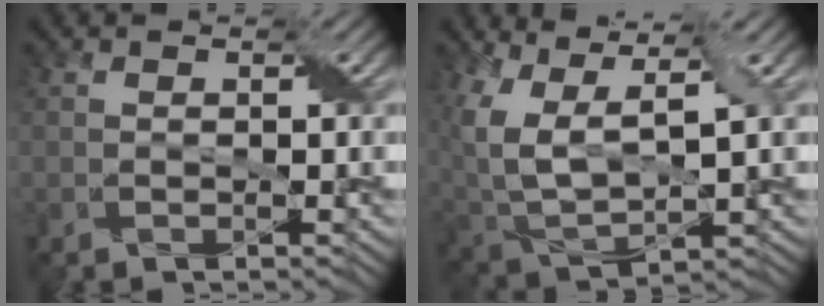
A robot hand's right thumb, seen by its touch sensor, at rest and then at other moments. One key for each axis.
{"total": 11.3, "fx": 3.6, "fy": 5.8, "fz": 8.9, "tx": -0.221, "ty": -0.014, "tz": 0.079}